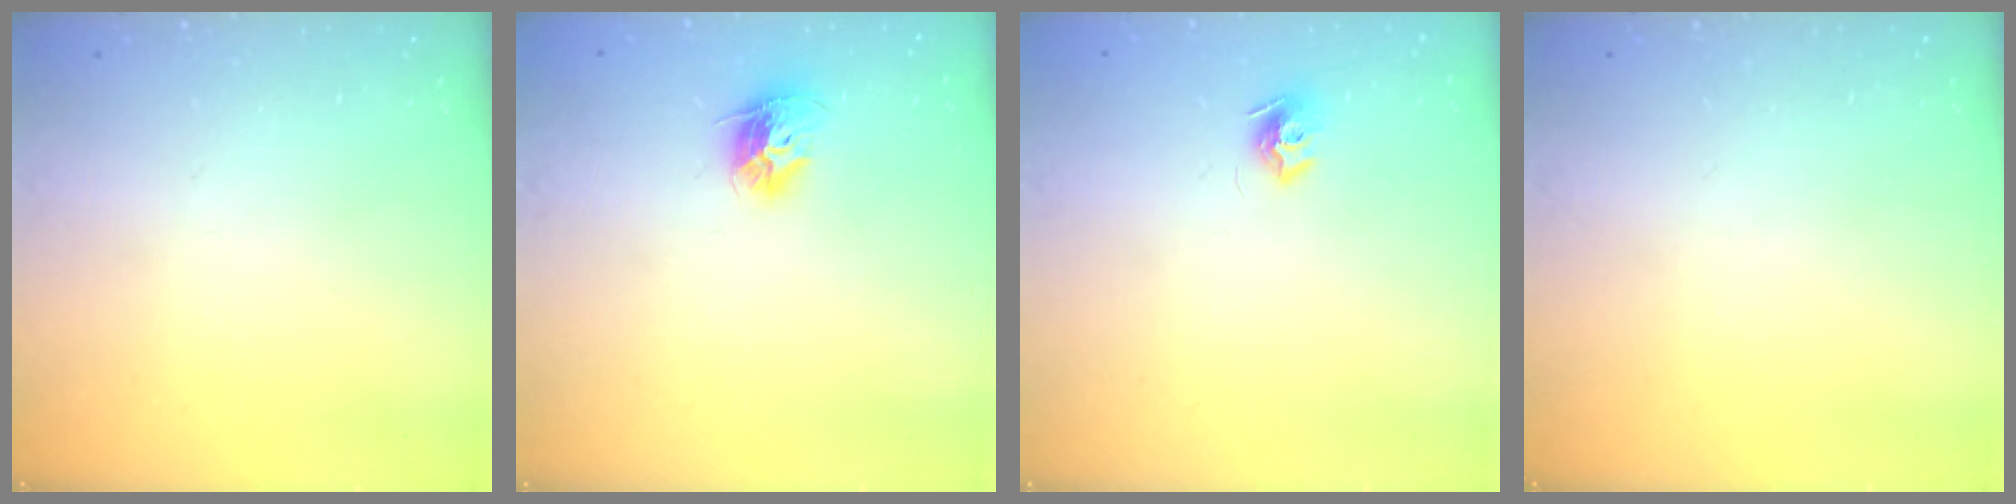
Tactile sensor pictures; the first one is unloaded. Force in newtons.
{"total": 9.9, "press": 9.9, "slide": 0.5}
{"total": 7.8, "press": 7.8, "slide": 0.2}
{"total": 0.0}